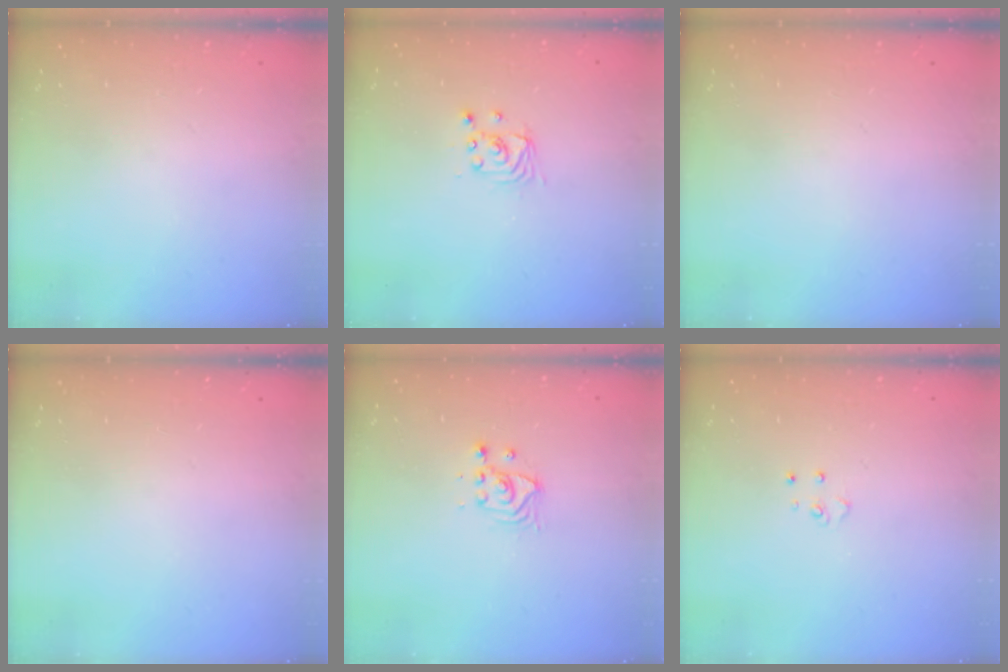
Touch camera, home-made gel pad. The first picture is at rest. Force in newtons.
{"total": 2.8, "press": 2.8, "slide": 0.1}
{"total": 0.0}
{"total": 0.0}
{"total": 3.7, "press": 3.7, "slide": 0.3}
{"total": 4.0, "press": 3.9, "slide": 0.4}